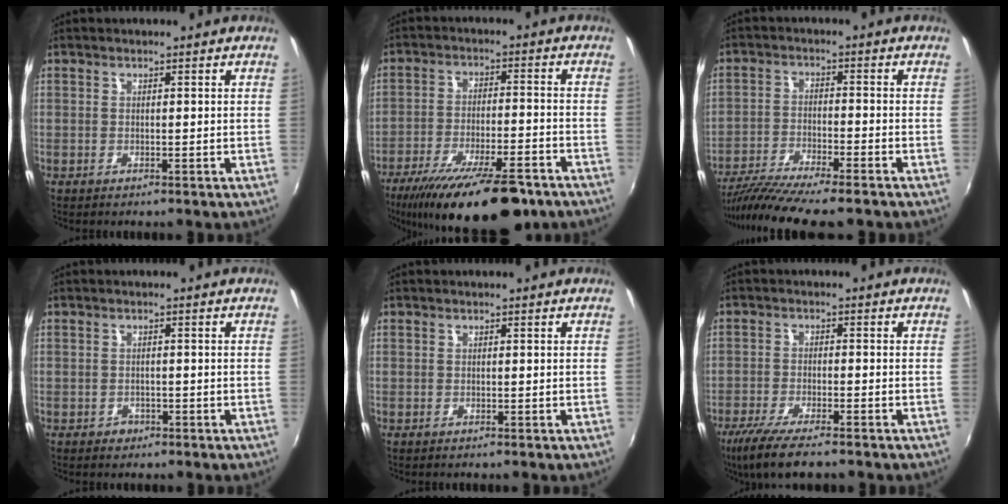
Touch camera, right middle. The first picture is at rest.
{"total": 19.9, "force": [-14.6, 5.2, 12.5], "torque": [-0.227, -0.045, -0.223]}
{"total": 11.3, "force": [-9.6, 0.6, 6.0], "torque": [-0.131, -0.033, -0.170]}
{"total": 1.7, "force": [-0.9, 1.4, 0.3], "torque": [-0.008, -0.001, -0.012]}
{"total": 0.0}
{"total": 9.4, "force": [-7.1, 1.7, 6.0], "torque": [-0.142, -0.035, -0.129]}